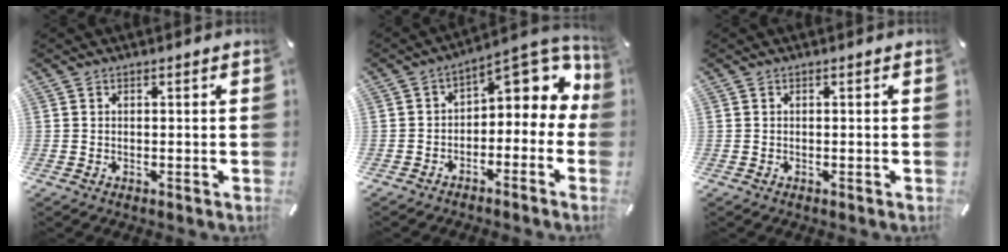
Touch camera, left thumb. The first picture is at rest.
{"total": 8.9, "force": [2.9, 5.5, 6.3], "torque": [-0.077, -0.031, 0.051]}
{"total": 0.0}